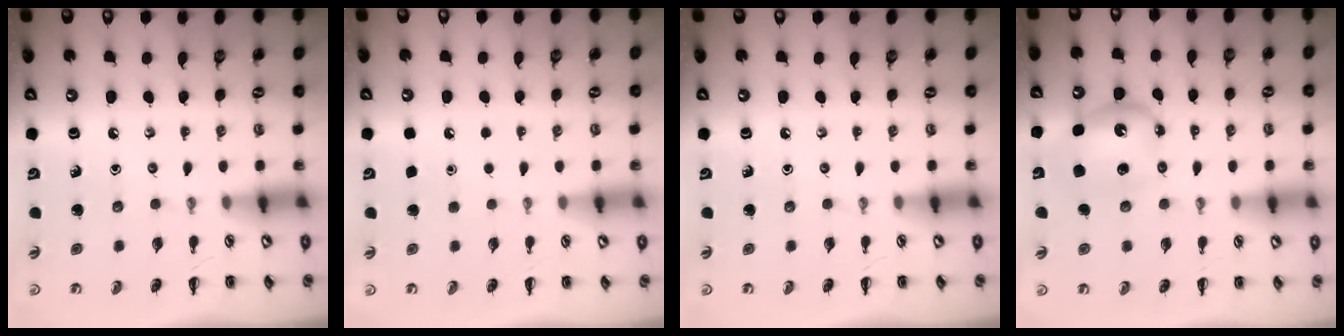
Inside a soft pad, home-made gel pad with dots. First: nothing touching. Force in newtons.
{"total": 1.8, "press": 1.8, "slide": 0.1}
{"total": 0.0}
{"total": 7.3, "press": 7.2, "slide": 1.2}